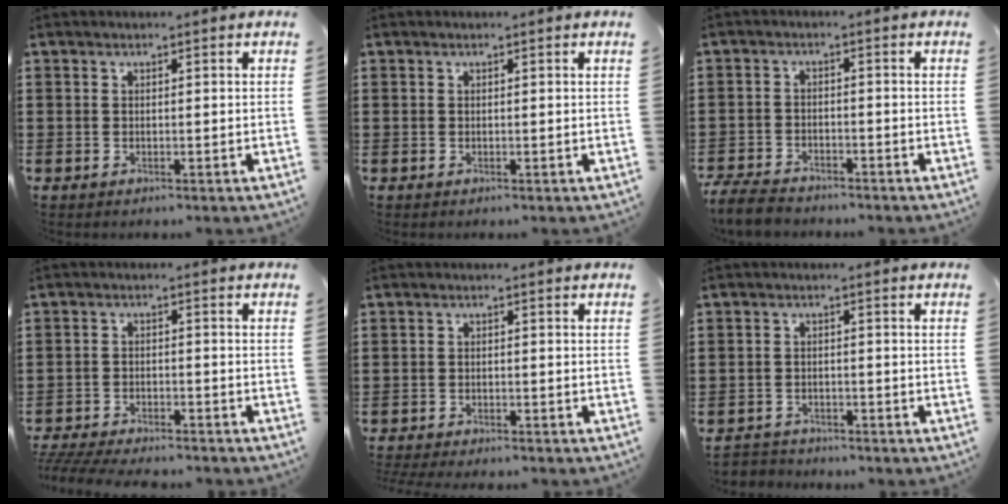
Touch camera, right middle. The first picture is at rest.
{"total": 0.0}
{"total": 4.2, "force": [-4.0, 0.8, 1.1], "torque": [-0.039, -0.004, -0.085]}
{"total": 4.4, "force": [-4.3, 0.3, 0.8], "torque": [-0.027, -0.003, -0.092]}
{"total": 1.7, "force": [-1.7, 0.0, 0.1], "torque": [-0.005, 0.000, -0.036]}
{"total": 2.3, "force": [-2.2, 0.5, -0.3], "torque": [-0.001, 0.001, -0.052]}